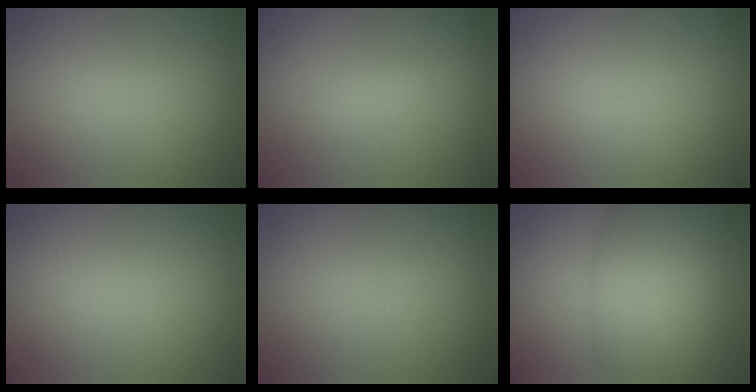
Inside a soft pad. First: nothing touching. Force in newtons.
{"total": 1.1, "press": 1.1, "slide": 0.1}
{"total": 0.0}
{"total": 0.0}
{"total": 0.0}
{"total": 8.1, "press": 8.1, "slide": 0.4}